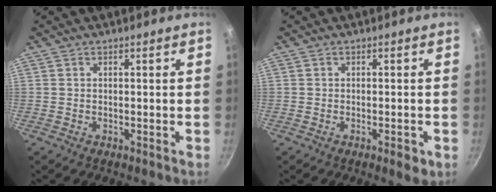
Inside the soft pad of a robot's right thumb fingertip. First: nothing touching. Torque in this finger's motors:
{"motor_torque": [-0.17, 0.10, -0.31, 0.15, -0.01]}